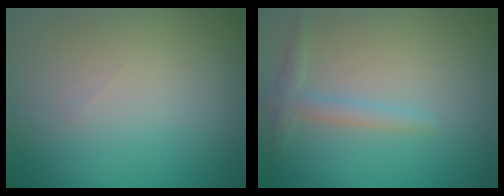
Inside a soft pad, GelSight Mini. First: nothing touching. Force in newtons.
{"total": 1.3, "press": 1.3, "slide": 0.1}